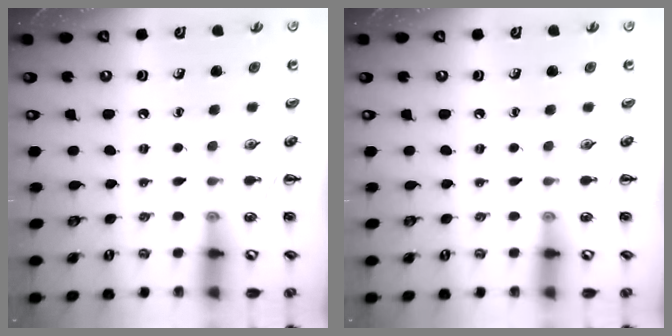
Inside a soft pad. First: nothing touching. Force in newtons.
{"total": 0.0}